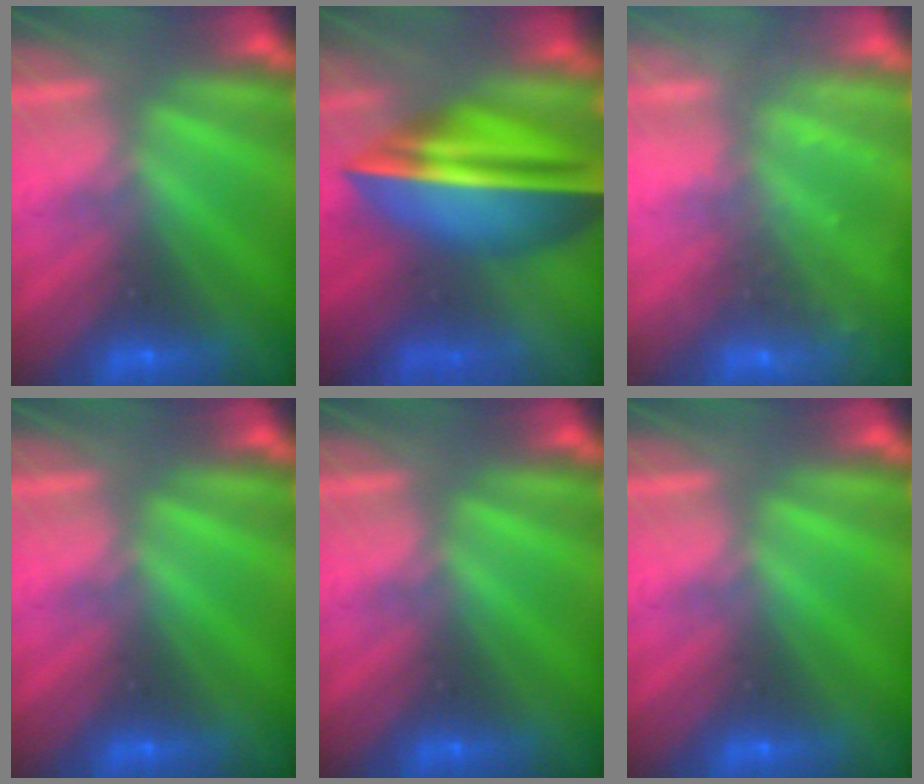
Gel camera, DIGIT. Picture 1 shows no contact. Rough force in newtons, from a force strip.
{"total": 5.8}
{"total": 2.2}
{"total": 0.0}
{"total": 0.0}
{"total": 0.0}